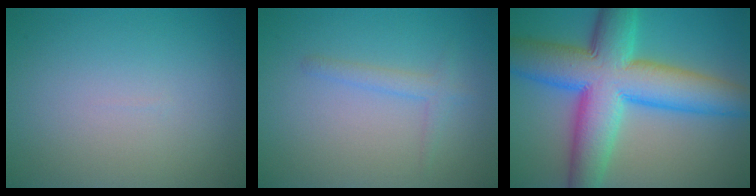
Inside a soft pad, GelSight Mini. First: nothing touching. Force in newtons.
{"total": 1.6, "press": 1.6, "slide": 0.1}
{"total": 12.8, "press": 12.8, "slide": 0.3}